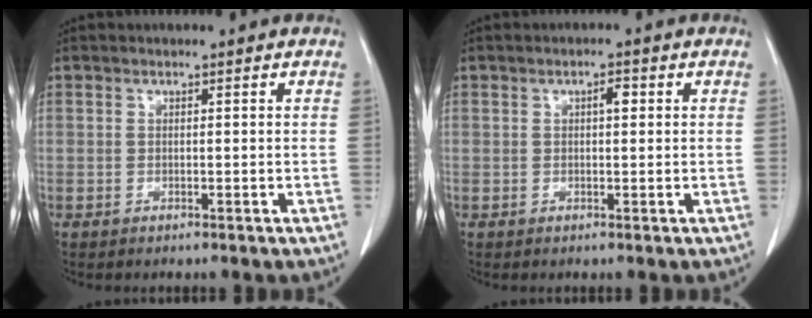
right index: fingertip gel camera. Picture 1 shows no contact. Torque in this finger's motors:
{"motor_torque": [0.19, -0.11, 0.07, 0.03]}